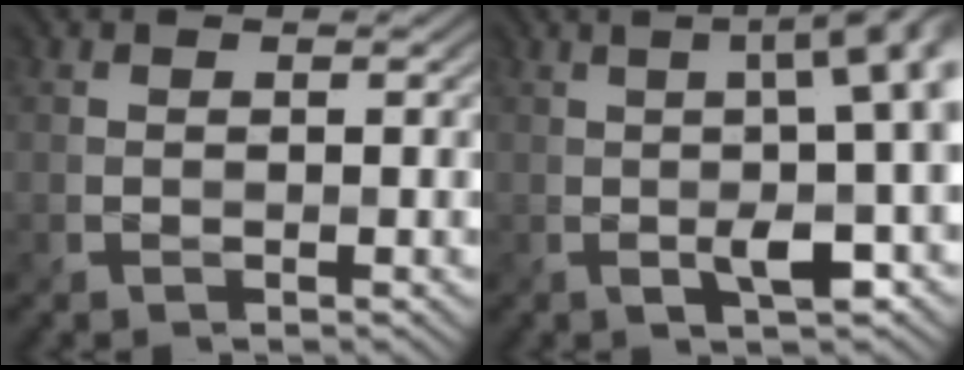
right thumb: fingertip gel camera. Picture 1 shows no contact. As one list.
[{"total": 12.2, "force": [-0.3, 3.9, 11.6], "torque": [-0.122, 0.029, -0.028]}]